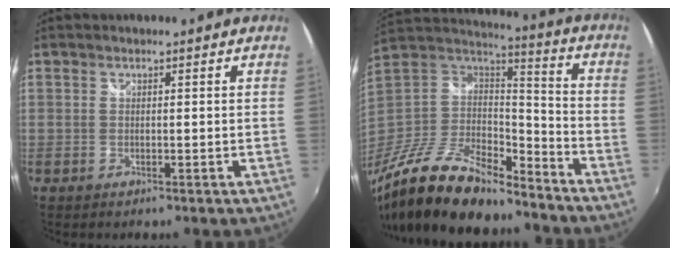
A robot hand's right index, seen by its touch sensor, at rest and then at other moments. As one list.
[{"total": 26.4, "force": [-19.6, 9.2, 15.2], "torque": [-0.308, -0.030, -0.338]}]